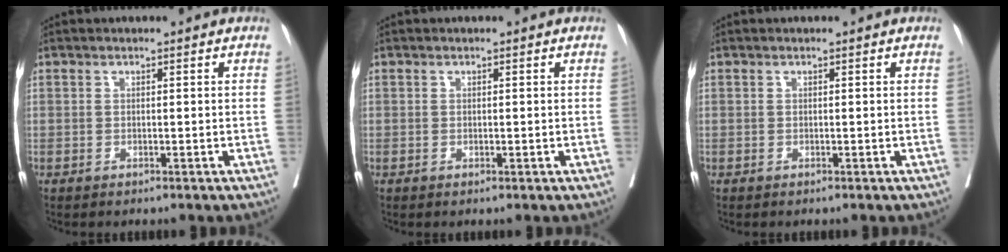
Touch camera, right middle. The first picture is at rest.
{"total": 0.0}
{"total": 0.0}